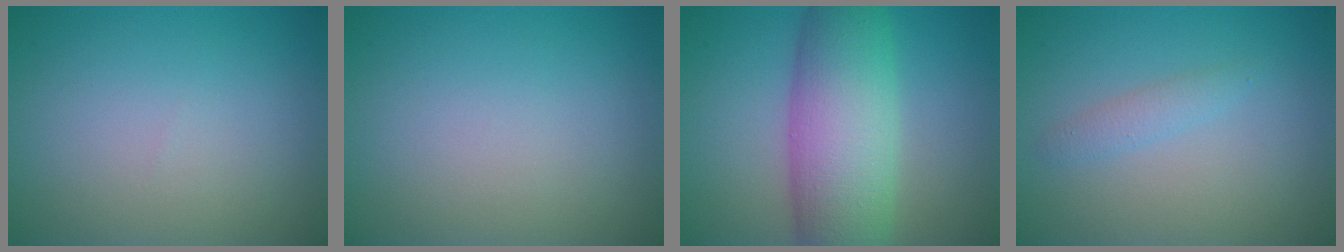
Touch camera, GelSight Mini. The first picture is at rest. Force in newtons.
{"total": 0.0}
{"total": 9.4, "press": 9.4, "slide": 0.1}
{"total": 1.3, "press": 1.3, "slide": 0.0}